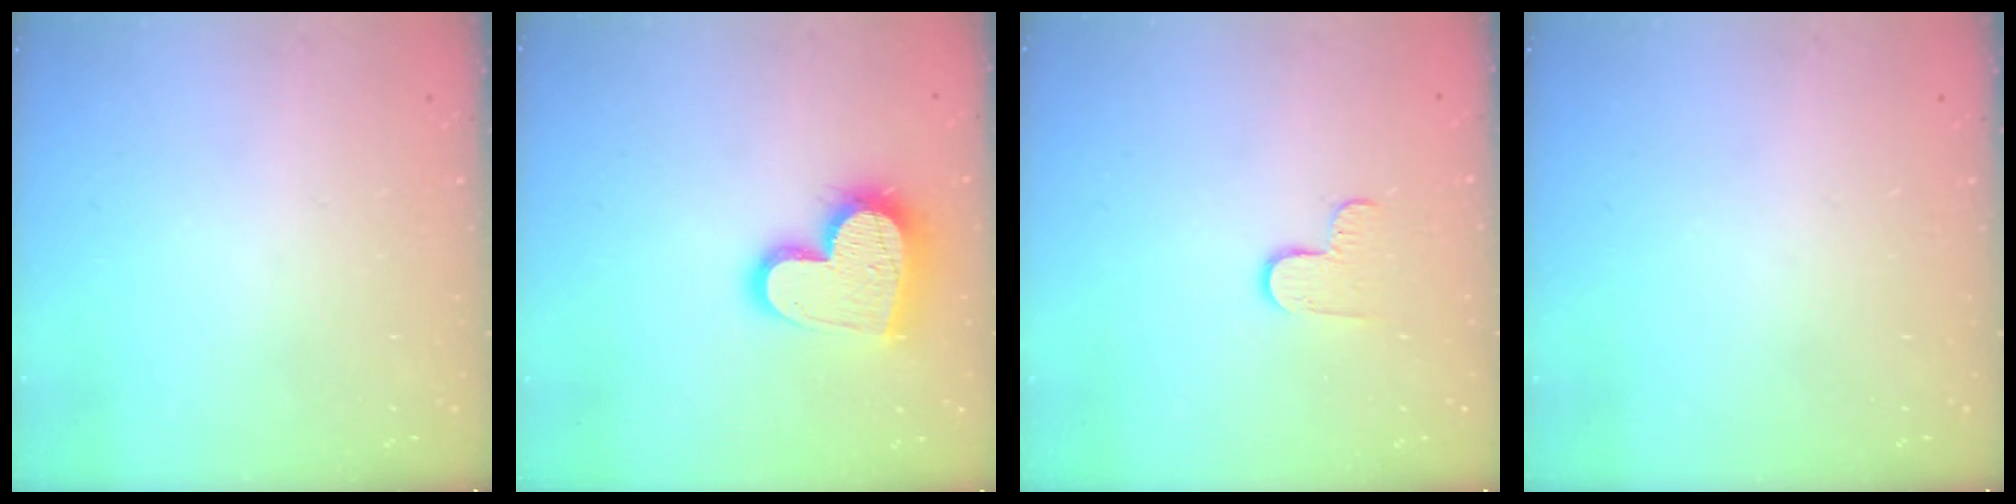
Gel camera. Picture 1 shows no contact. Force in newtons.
{"total": 16.4, "press": 16.3, "slide": 1.2}
{"total": 5.1, "press": 5.0, "slide": 0.5}
{"total": 0.0}